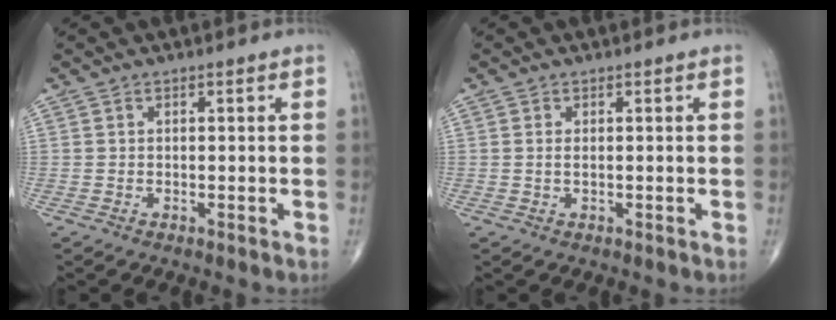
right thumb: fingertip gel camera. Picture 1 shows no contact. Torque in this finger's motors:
{"motor_torque": [-0.32, 0.37, 0.28, -0.05, -0.01]}